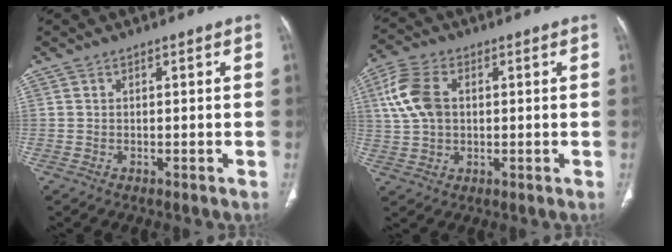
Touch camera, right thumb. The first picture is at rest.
{"total": 9.3, "force": [1.7, 6.2, 6.7], "torque": [-0.143, 0.011, 0.035]}